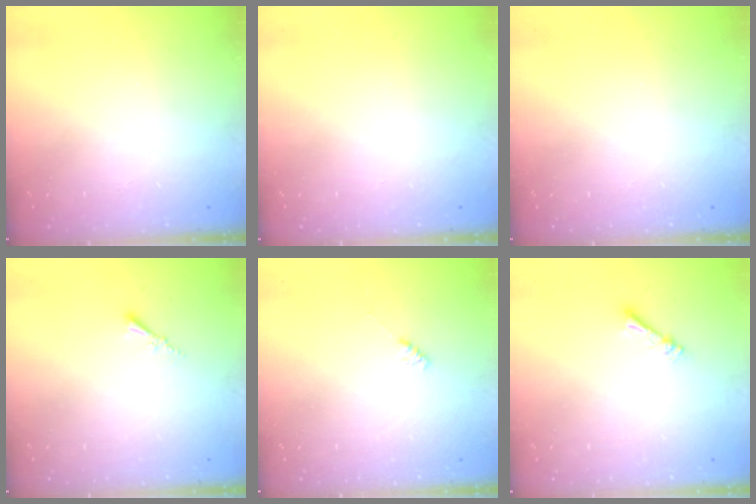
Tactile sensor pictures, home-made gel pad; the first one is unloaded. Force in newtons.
{"total": 0.0}
{"total": 0.0}
{"total": 1.8, "press": 1.7, "slide": 0.3}
{"total": 2.1, "press": 2.0, "slide": 0.5}
{"total": 2.3, "press": 2.2, "slide": 0.4}